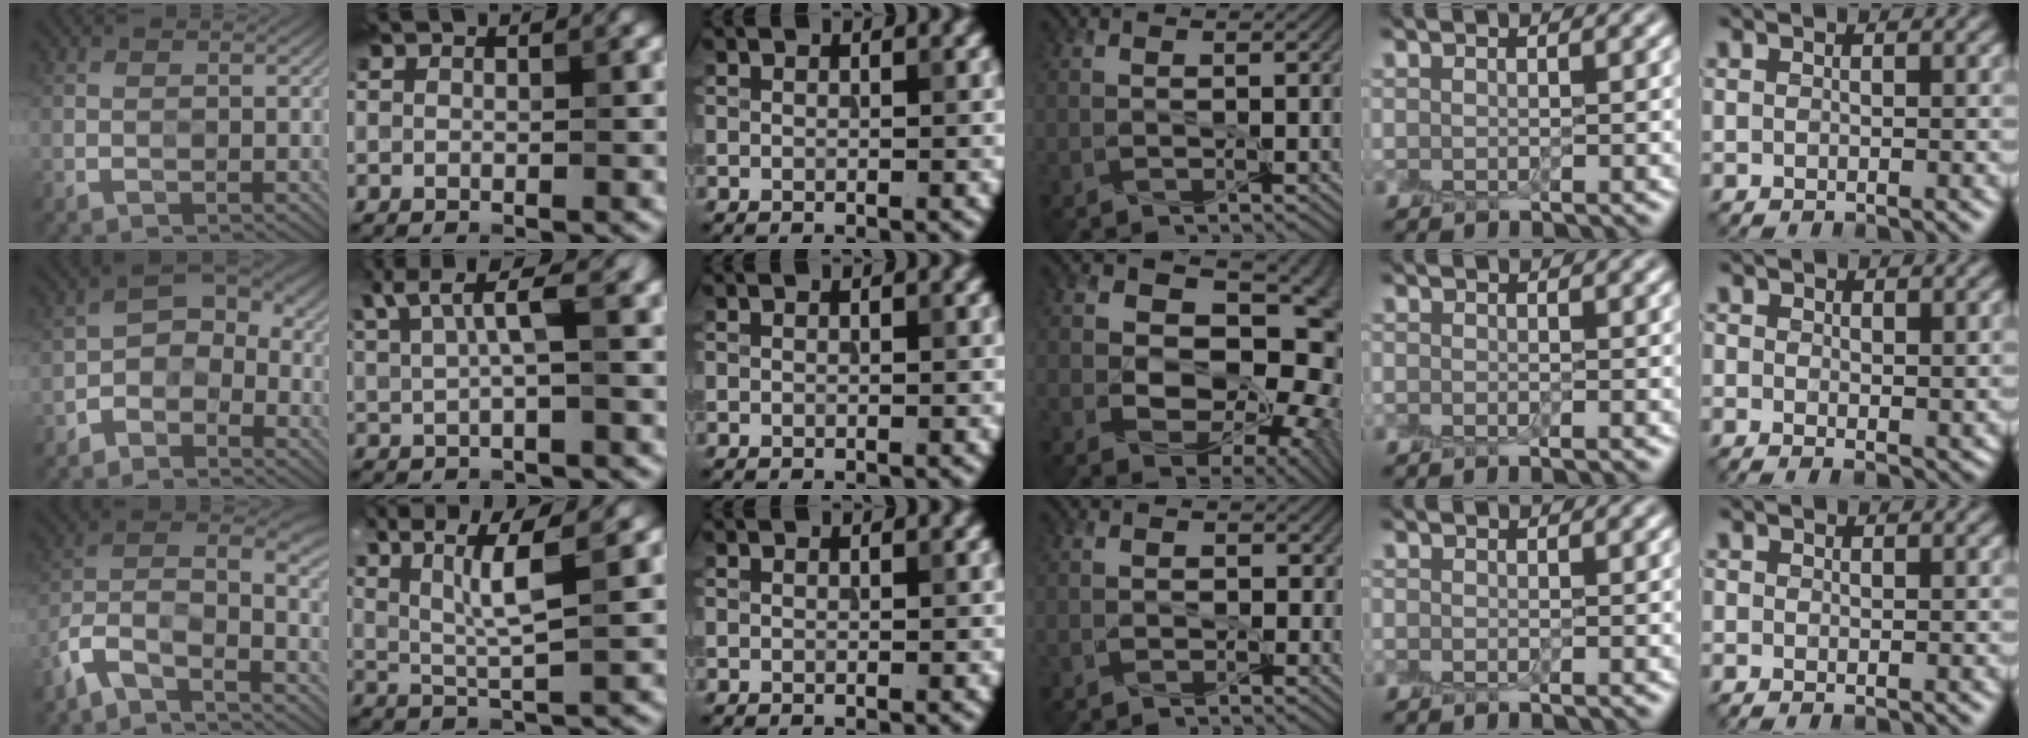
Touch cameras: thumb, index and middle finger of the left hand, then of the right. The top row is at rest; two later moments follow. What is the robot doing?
{"motion": "peel", "object": "aluminum foil"}